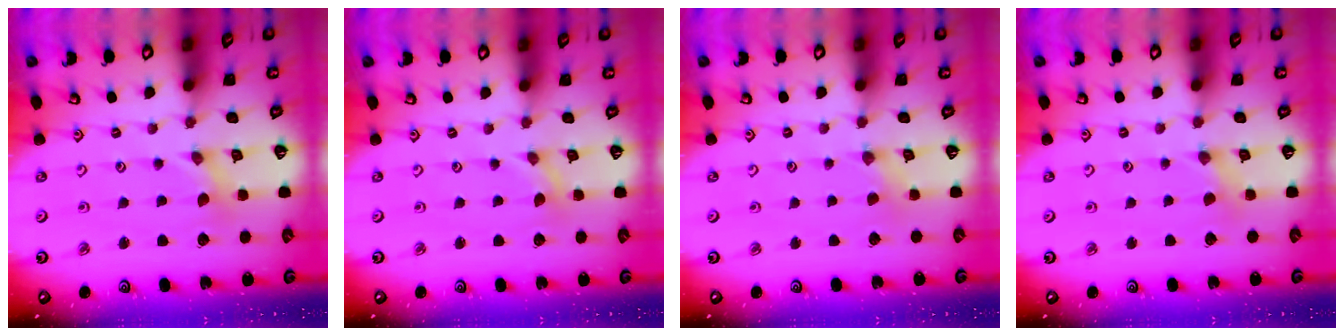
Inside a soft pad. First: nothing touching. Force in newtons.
{"total": 0.0}
{"total": 2.0, "press": 2.0, "slide": 0.4}
{"total": 1.7, "press": 1.6, "slide": 0.4}